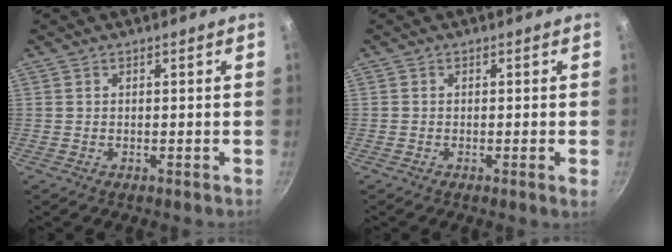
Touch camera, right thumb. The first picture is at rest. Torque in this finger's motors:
{"motor_torque": [-0.06, 0.11, -0.28, 0.15, 0.08]}